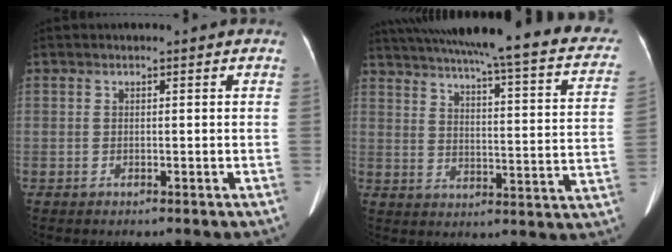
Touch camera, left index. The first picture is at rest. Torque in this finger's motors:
{"motor_torque": [0.82, -1.32, 0.08, 0.14]}